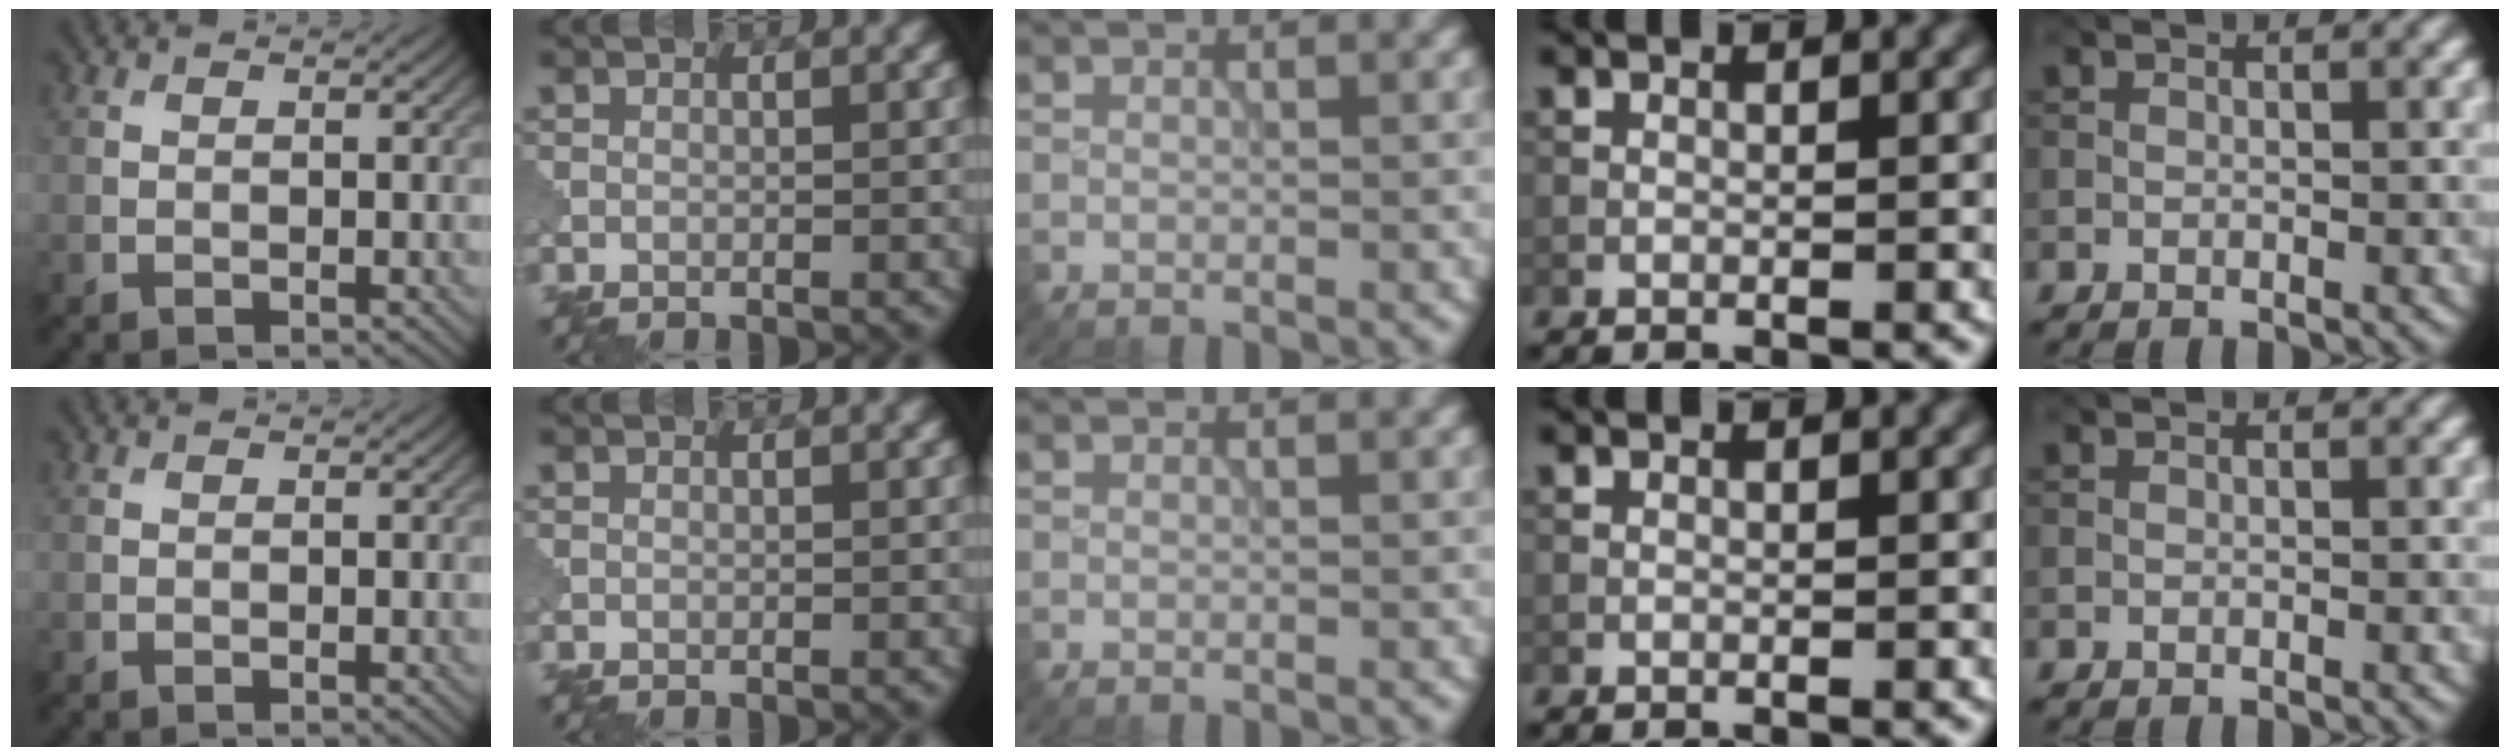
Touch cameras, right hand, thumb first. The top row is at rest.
{}